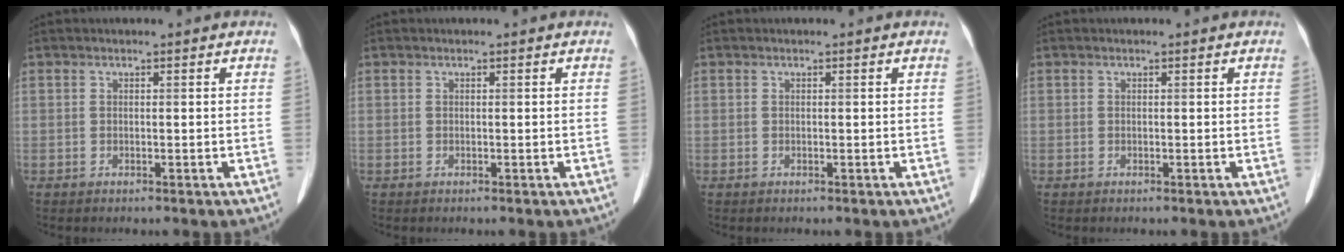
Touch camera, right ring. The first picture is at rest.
{"total": 0.0}
{"total": 0.0}
{"total": 0.0}